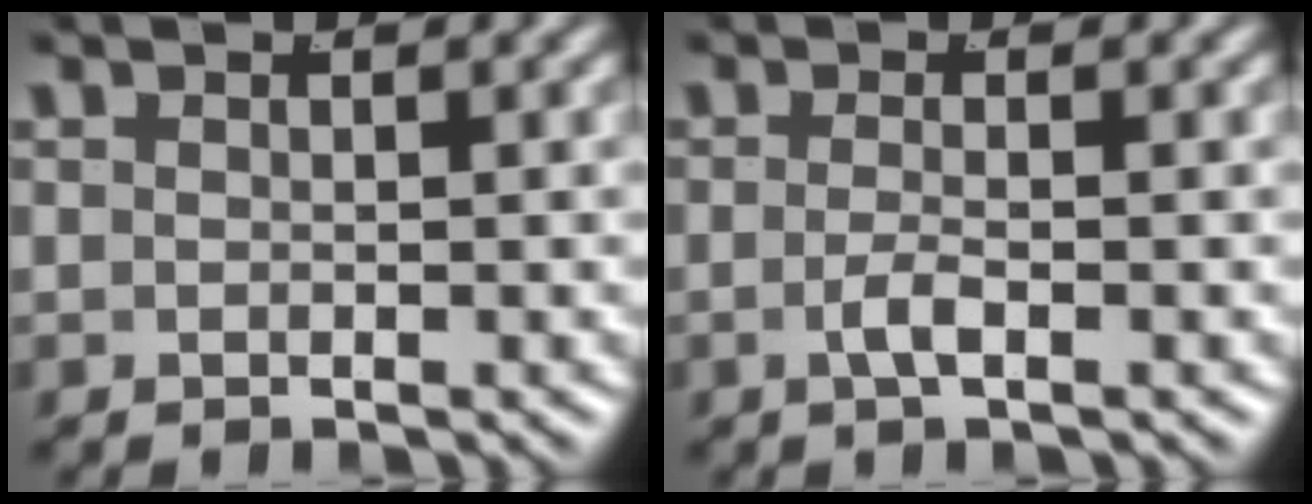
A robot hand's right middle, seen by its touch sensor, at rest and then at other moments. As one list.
[{"total": 1.6, "force": [-1.0, -0.3, 1.2], "torque": [-0.025, -0.011, -0.013]}]